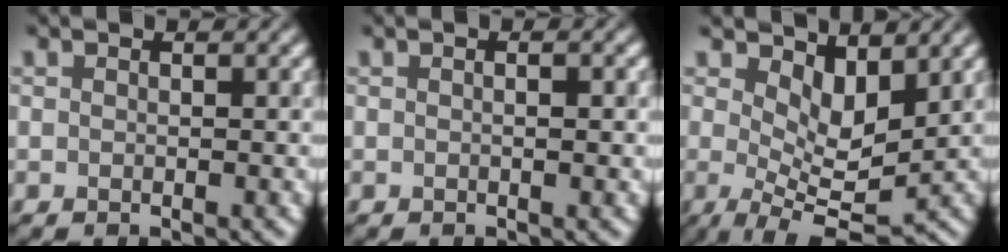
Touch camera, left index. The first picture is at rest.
{"total": 1.3, "force": [0.1, 0.2, 1.3], "torque": [-0.020, 0.003, 0.000]}
{"total": 4.7, "force": [1.7, 2.0, 3.9], "torque": [-0.075, -0.018, 0.032]}